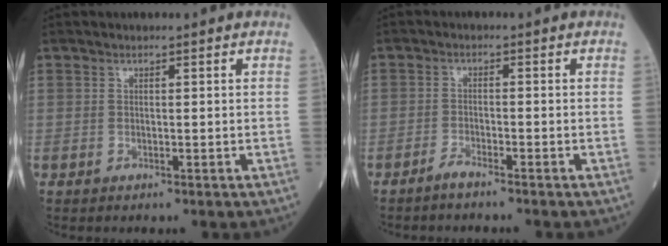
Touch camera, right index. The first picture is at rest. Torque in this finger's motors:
{"motor_torque": [-0.15, -0.33, -0.04, -0.01]}